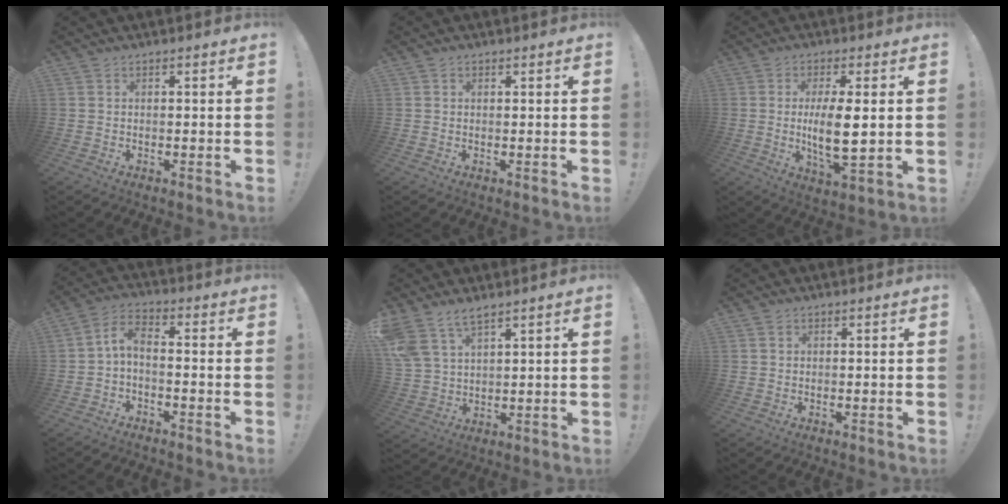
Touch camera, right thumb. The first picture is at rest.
{"total": 0.7, "force": [0.4, 0.5, 0.2], "torque": [0.003, -0.002, 0.007]}
{"total": 10.1, "force": [0.3, 3.0, 9.7], "torque": [-0.174, -0.019, 0.000]}
{"total": 5.0, "force": [-1.5, 2.1, 4.3], "torque": [-0.091, -0.001, -0.030]}
{"total": 8.1, "force": [6.3, 3.4, 3.8], "torque": [-0.081, -0.026, 0.126]}
{"total": 0.8, "force": [0.3, 0.7, 0.1], "torque": [0.007, -0.001, 0.004]}